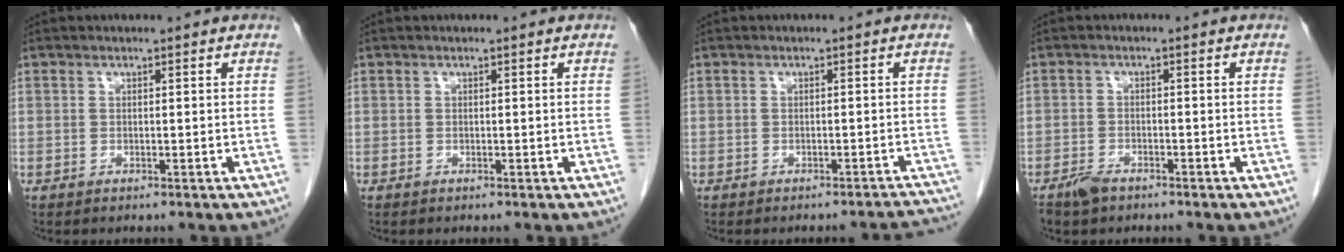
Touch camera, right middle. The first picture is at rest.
{"total": 0.0}
{"total": 5.7, "force": [-5.6, 0.4, 1.0], "torque": [0.000, -0.002, -0.056]}
{"total": 2.8, "force": [-2.1, 1.1, 1.4], "torque": [-0.031, -0.002, -0.034]}